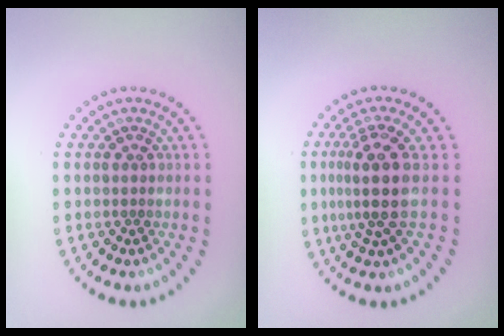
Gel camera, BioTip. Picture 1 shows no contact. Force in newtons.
{"total": 3.8, "press": 2.9, "slide": 2.4}